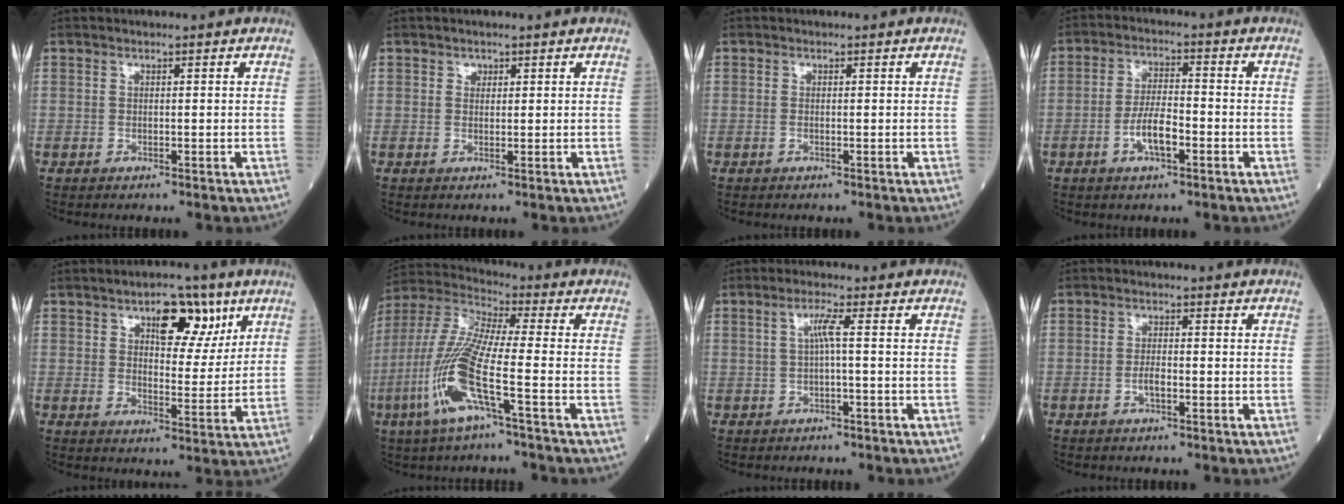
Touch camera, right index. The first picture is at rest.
{"total": 0.9, "force": [0.5, 0.7, 0.2], "torque": [0.001, -0.003, 0.006]}
{"total": 0.0}
{"total": 5.7, "force": [-2.3, 1.6, 5.0], "torque": [-0.100, 0.005, -0.043]}
{"total": 8.7, "force": [4.7, 4.0, 6.2], "torque": [-0.082, 0.009, 0.069]}
{"total": 13.8, "force": [-4.7, 0.6, 12.9], "torque": [-0.288, -0.008, -0.103]}
{"total": 2.4, "force": [0.1, -0.3, 2.4], "torque": [-0.047, 0.006, 0.002]}
{"total": 1.9, "force": [-0.8, 0.5, 1.7], "torque": [-0.031, 0.003, -0.014]}